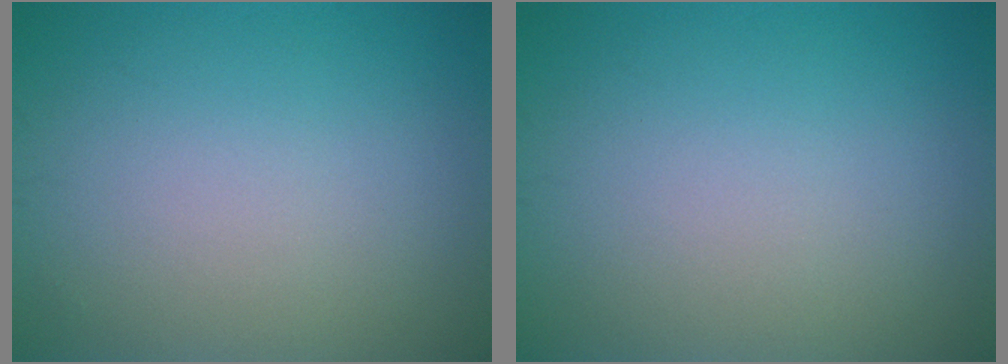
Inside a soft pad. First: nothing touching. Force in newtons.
{"total": 0.0}